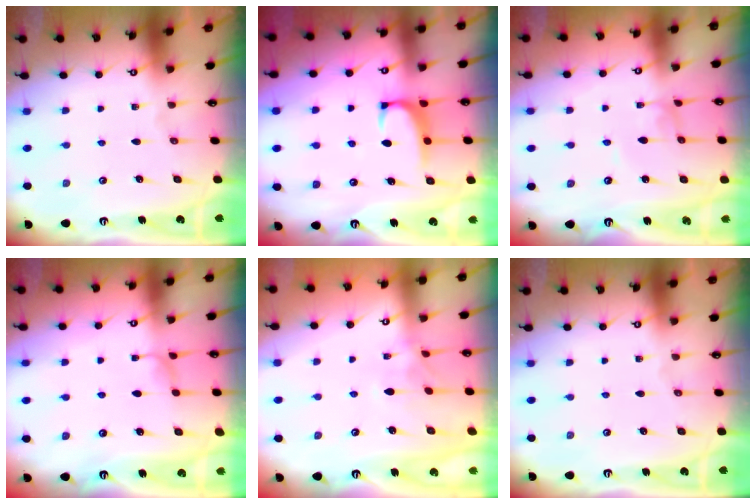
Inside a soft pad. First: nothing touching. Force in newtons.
{"total": 1.5, "press": 1.2, "slide": 0.8}
{"total": 2.6, "press": 2.6, "slide": 0.0}
{"total": 0.9, "press": 0.3, "slide": 0.8}
{"total": 2.3, "press": 2.2, "slide": 0.8}
{"total": 0.0}